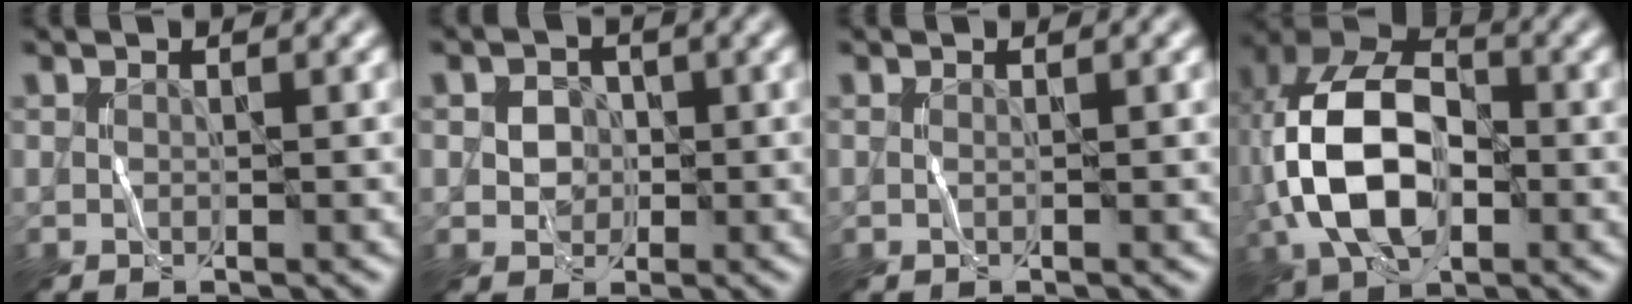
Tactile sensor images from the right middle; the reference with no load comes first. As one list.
[{"total": 2.5, "force": [0.2, 2.2, 1.1], "torque": [-0.015, 0.005, 0.000]}, {"total": 0.0}, {"total": 11.6, "force": [-1.2, 7.1, 9.1], "torque": [-0.207, 0.015, -0.032]}]